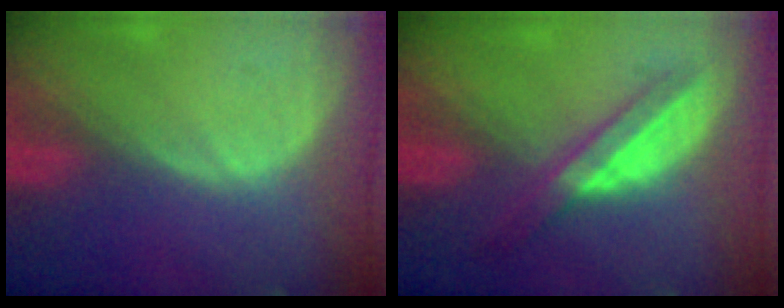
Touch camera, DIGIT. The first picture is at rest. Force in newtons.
{"total": 5.9, "press": 5.2, "slide": 2.7}